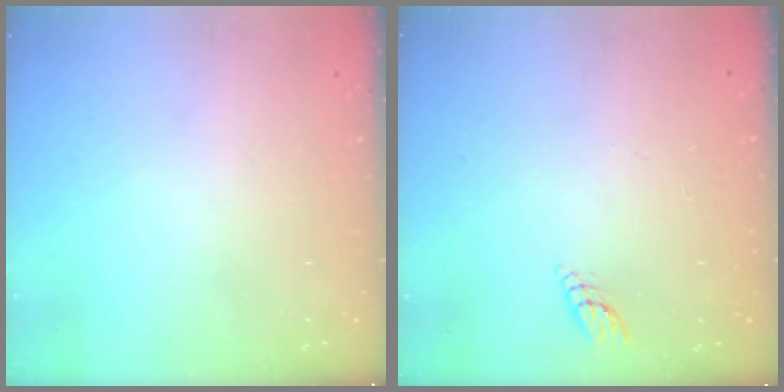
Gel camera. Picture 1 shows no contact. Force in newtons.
{"total": 3.1, "press": 3.0, "slide": 0.3}